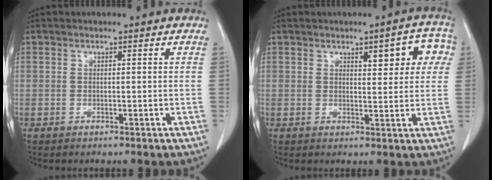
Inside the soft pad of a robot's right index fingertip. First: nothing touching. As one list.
[{"total": 6.8, "force": [2.6, 2.2, 5.9], "torque": [-0.061, 0.016, 0.028]}]